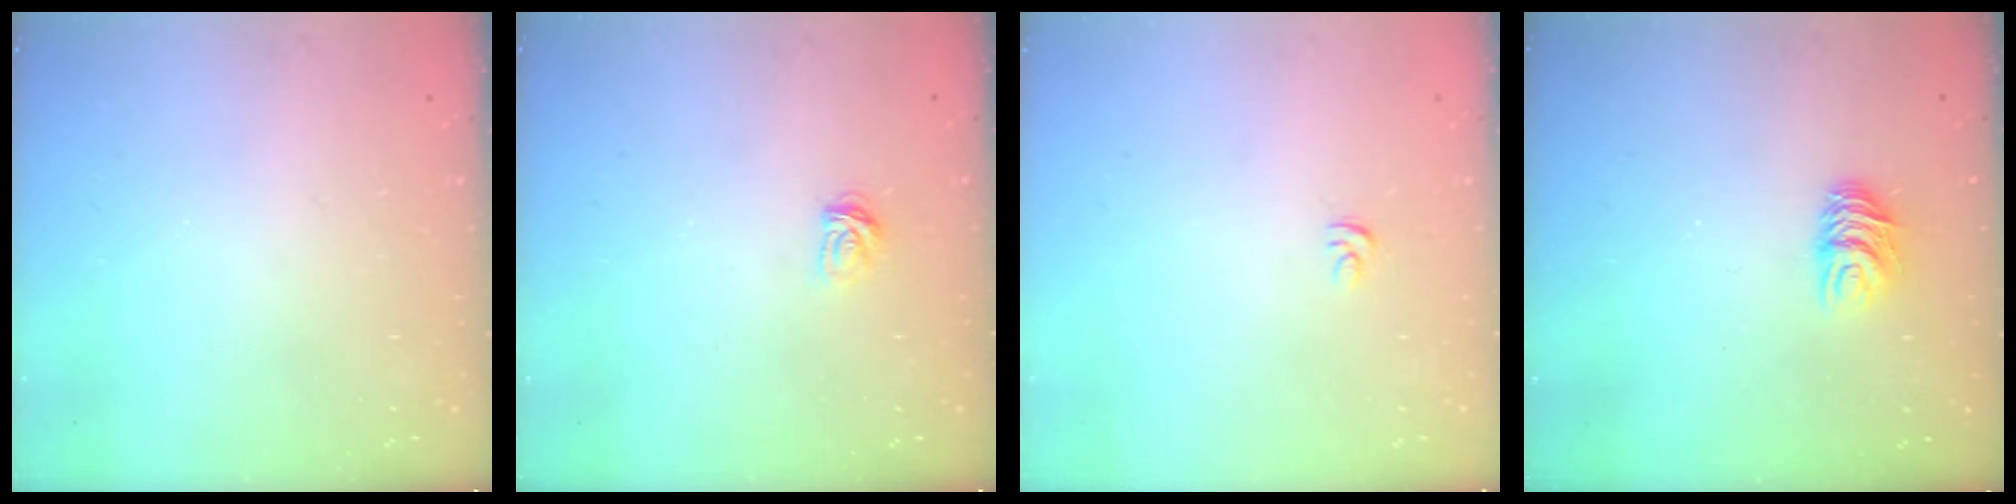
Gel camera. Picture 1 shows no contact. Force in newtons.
{"total": 3.5, "press": 3.5, "slide": 0.4}
{"total": 3.7, "press": 3.7, "slide": 0.3}
{"total": 6.9, "press": 6.9, "slide": 0.5}